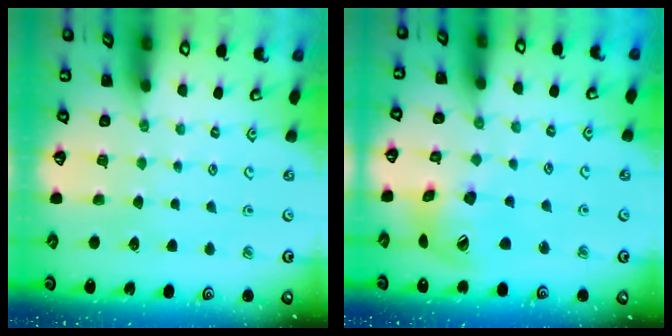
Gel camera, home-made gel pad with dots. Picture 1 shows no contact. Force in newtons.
{"total": 15.9, "press": 15.8, "slide": 2.3}